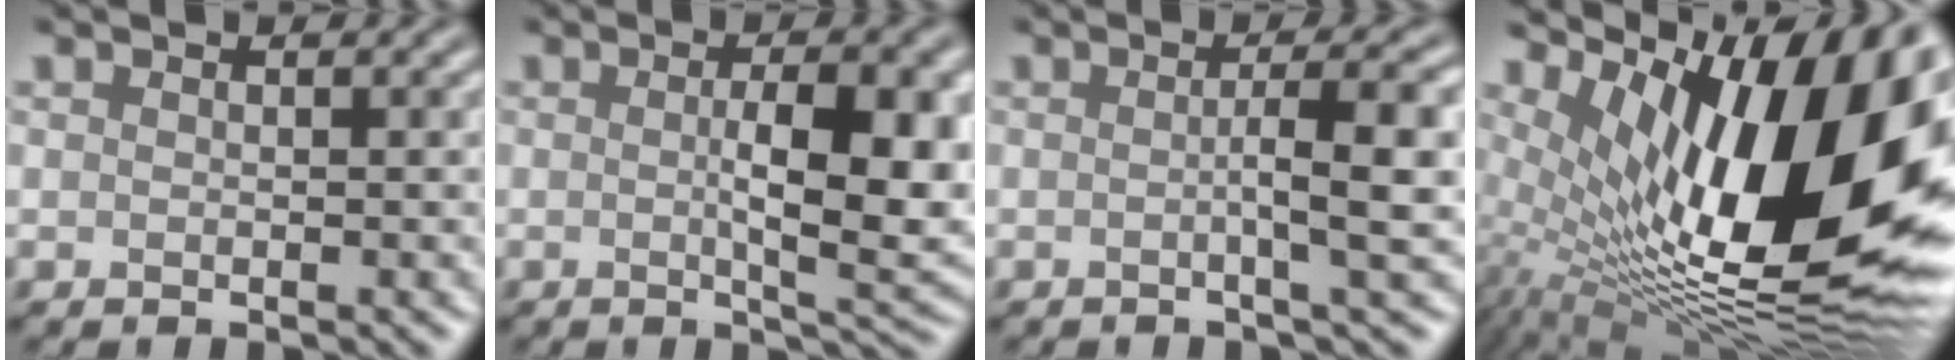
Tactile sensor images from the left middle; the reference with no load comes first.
{"total": 7.3, "force": [0.1, 2.0, 7.0], "torque": [-0.102, -0.006, 0.005]}
{"total": 4.8, "force": [-0.1, 0.8, 4.7], "torque": [-0.064, 0.005, -0.006]}
{"total": 18.2, "force": [3.1, 7.8, 16.2], "torque": [-0.247, 0.010, 0.048]}